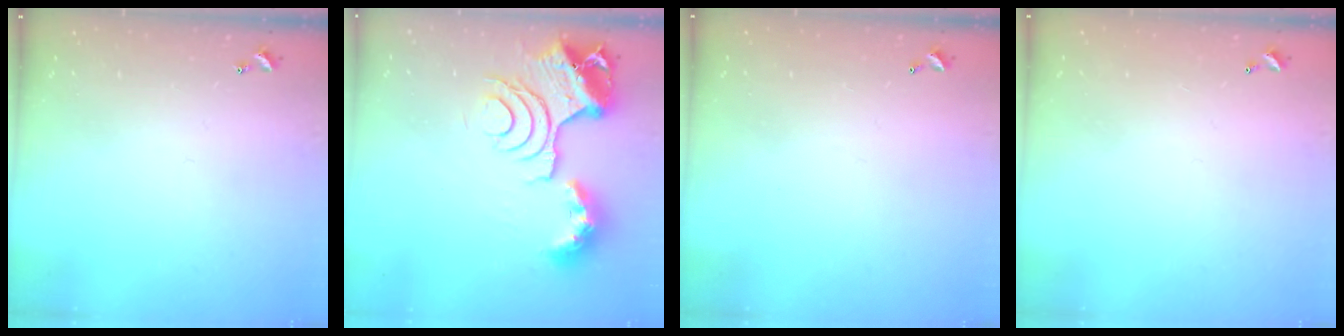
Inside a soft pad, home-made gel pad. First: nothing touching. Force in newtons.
{"total": 14.3, "press": 14.2, "slide": 1.1}
{"total": 2.8, "press": 2.8, "slide": 0.1}
{"total": 2.8, "press": 2.8, "slide": 0.1}